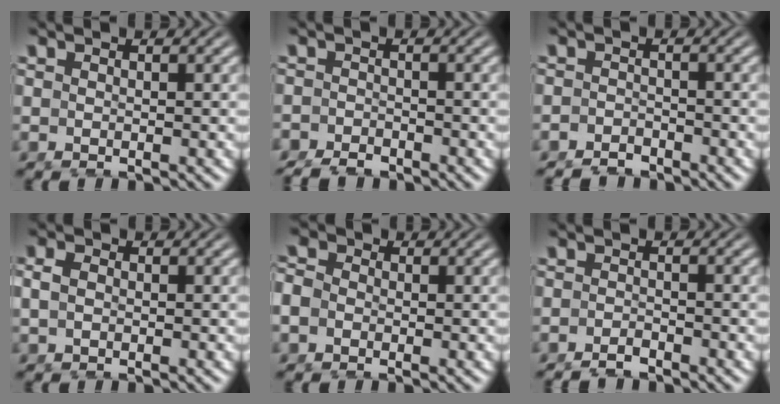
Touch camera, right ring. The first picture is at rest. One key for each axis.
{"total": 2.3, "fx": -2.3, "fy": 0.4, "fz": -0.4, "tx": 0.007, "ty": -0.013, "tz": -0.037}
{"total": 2.5, "fx": -2.4, "fy": 0.2, "fz": -0.6, "tx": 0.010, "ty": -0.014, "tz": -0.038}
{"total": 1.1, "fx": 0.1, "fy": 0.6, "fz": 0.9, "tx": -0.021, "ty": 0.003, "tz": -0.001}
{"total": 2.7, "fx": -0.3, "fy": 2.6, "fz": 0.8, "tx": -0.024, "ty": -0.005, "tz": -0.014}
{"total": 1.8, "fx": -1.7, "fy": -0.2, "fz": -0.1, "tx": 0.004, "ty": -0.003, "tz": -0.032}